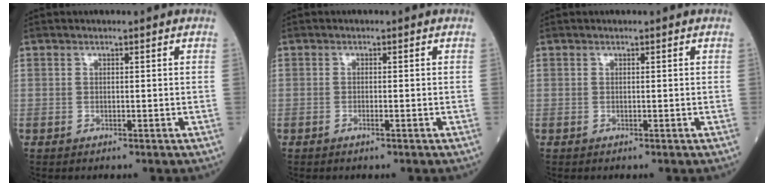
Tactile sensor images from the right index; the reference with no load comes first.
{"total": 0.6, "force": [-0.3, 0.0, 0.6], "torque": [-0.014, 0.000, -0.002]}
{"total": 0.0}